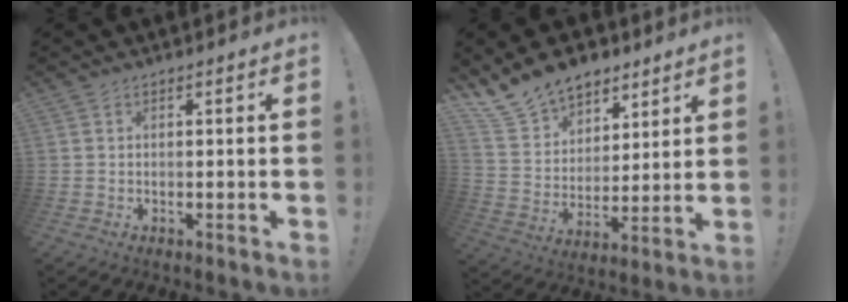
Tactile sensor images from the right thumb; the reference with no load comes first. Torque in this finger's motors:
{"motor_torque": [0.03, 0.29, 0.18, 0.17, 0.01]}